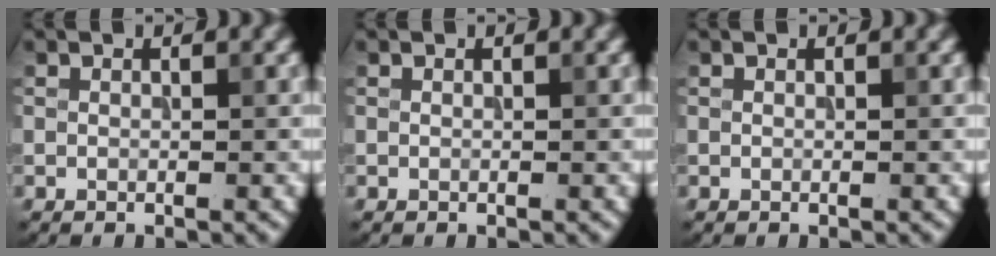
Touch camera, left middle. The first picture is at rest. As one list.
[{"total": 0.0}, {"total": 0.0}]